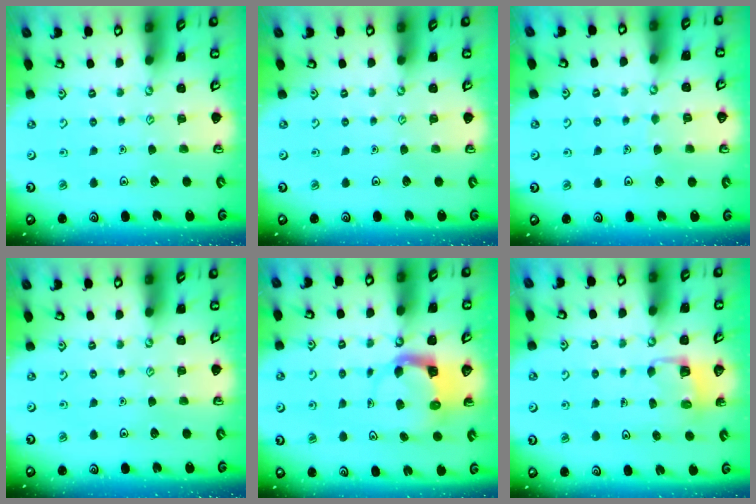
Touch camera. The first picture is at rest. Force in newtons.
{"total": 0.0}
{"total": 3.6, "press": 3.6, "slide": 0.3}
{"total": 0.0}
{"total": 3.6, "press": 3.6, "slide": 0.5}
{"total": 3.3, "press": 3.3, "slide": 0.2}